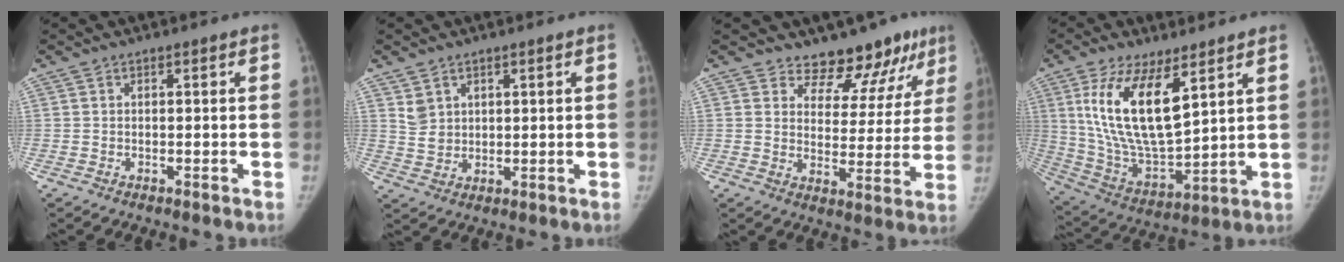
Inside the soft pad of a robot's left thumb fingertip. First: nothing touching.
{"total": 4.0, "force": [2.3, 3.0, 1.4], "torque": [-0.011, -0.015, 0.054]}
{"total": 12.2, "force": [9.9, 6.1, 3.5], "torque": [0.006, -0.072, 0.124]}
{"total": 18.1, "force": [7.3, 7.3, 14.8], "torque": [-0.269, -0.035, 0.152]}